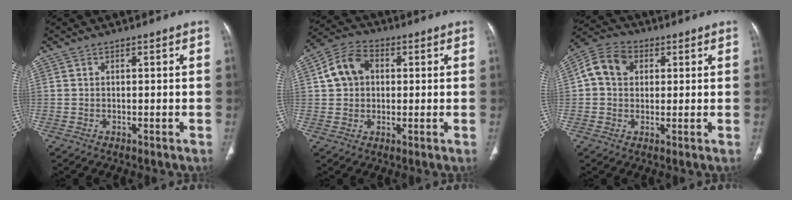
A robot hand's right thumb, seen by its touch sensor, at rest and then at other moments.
{"total": 8.5, "force": [1.5, 6.7, 5.1], "torque": [-0.084, 0.017, 0.018]}
{"total": 8.4, "force": [1.9, 6.6, 4.8], "torque": [-0.078, 0.015, 0.026]}